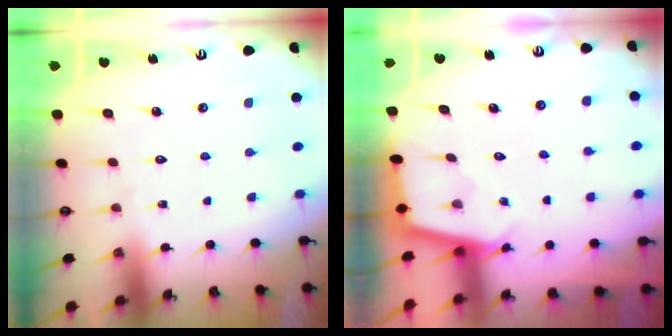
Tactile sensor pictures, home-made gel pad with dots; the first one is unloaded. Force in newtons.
{"total": 2.1, "press": 2.1, "slide": 0.2}